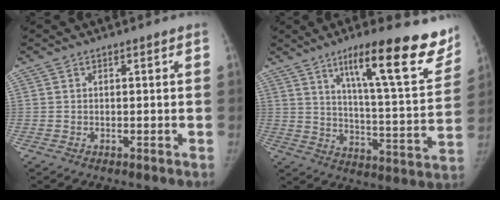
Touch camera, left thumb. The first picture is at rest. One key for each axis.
{"total": 22.8, "fx": 14.2, "fy": 4.6, "fz": 17.2, "tx": -0.211, "ty": -0.058, "tz": 0.212}